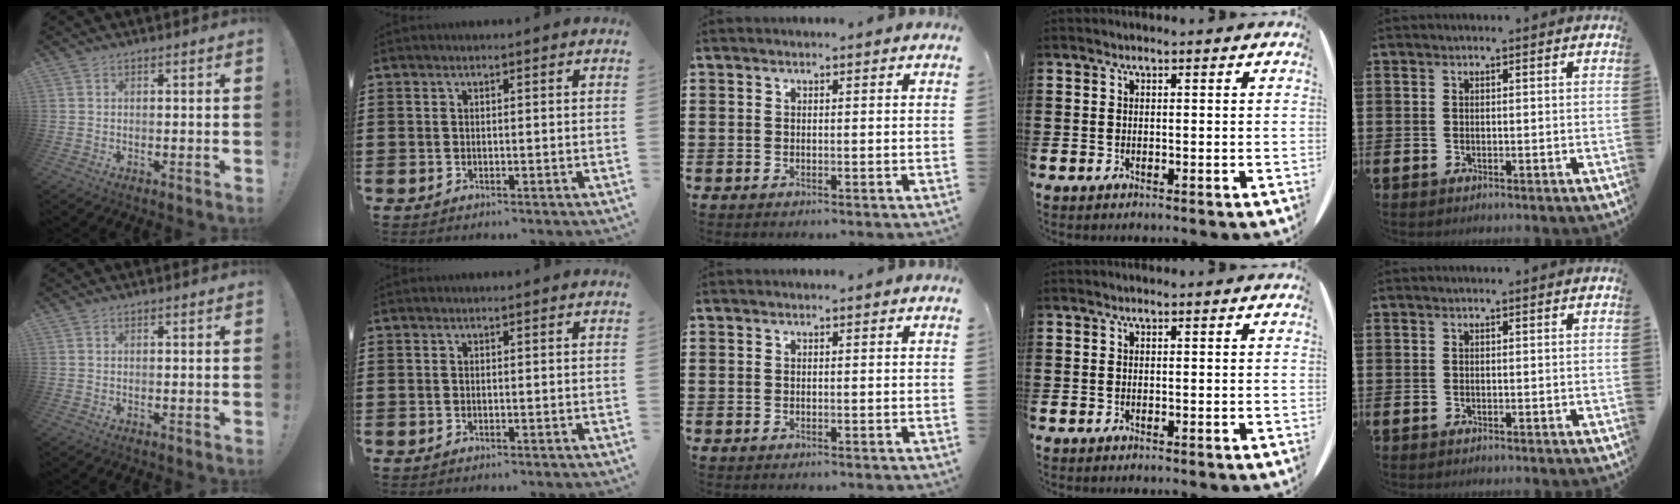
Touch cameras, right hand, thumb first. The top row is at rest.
{}